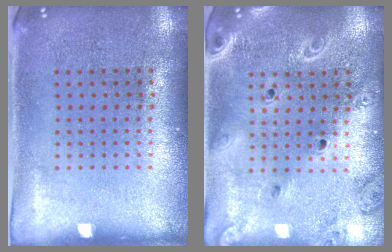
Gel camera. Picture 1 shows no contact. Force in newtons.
{"total": 2.1, "press": 1.9, "slide": 0.9}